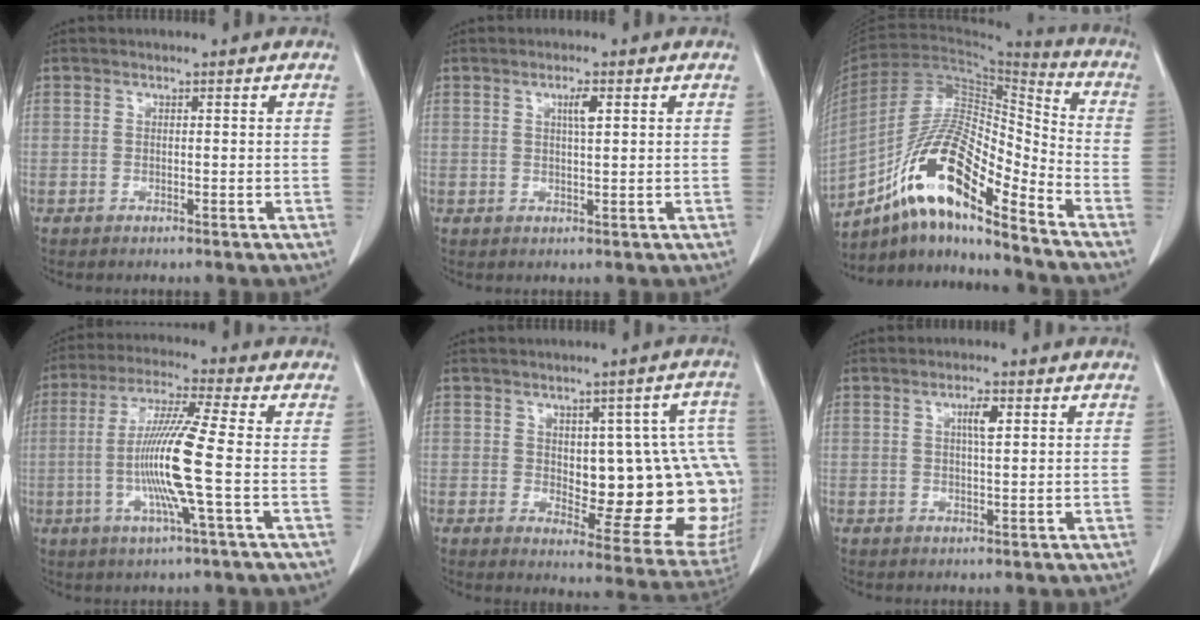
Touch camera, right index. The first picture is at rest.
{"total": 2.3, "force": [0.9, 0.2, 2.1], "torque": [-0.037, -0.001, 0.014]}
{"total": 17.2, "force": [-10.9, 3.2, 12.9], "torque": [-0.238, 0.016, -0.192]}
{"total": 11.7, "force": [-1.8, -1.0, 11.5], "torque": [-0.230, -0.009, -0.041]}
{"total": 19.6, "force": [0.1, 7.3, 18.2], "torque": [-0.160, 0.021, 0.024]}
{"total": 2.7, "force": [1.0, 0.4, 2.4], "torque": [-0.042, -0.001, 0.015]}